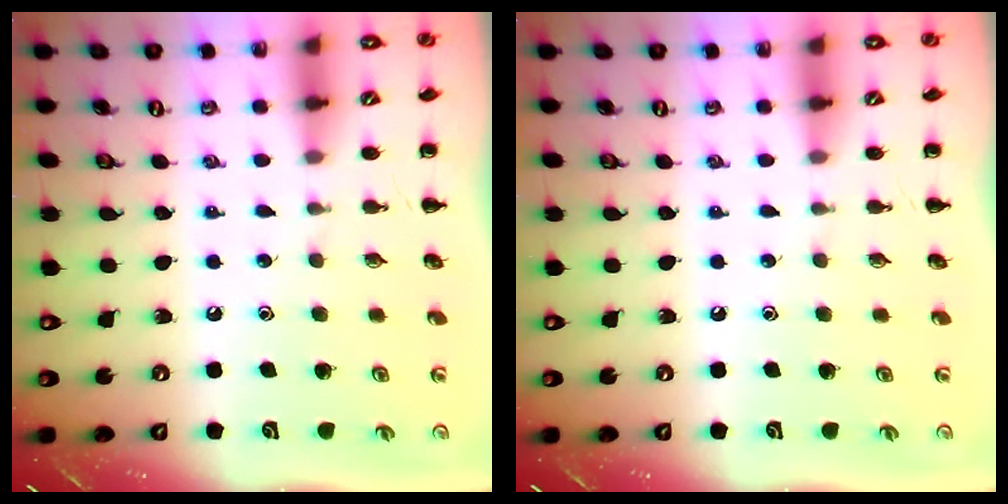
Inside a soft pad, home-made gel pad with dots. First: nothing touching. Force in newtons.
{"total": 0.0}